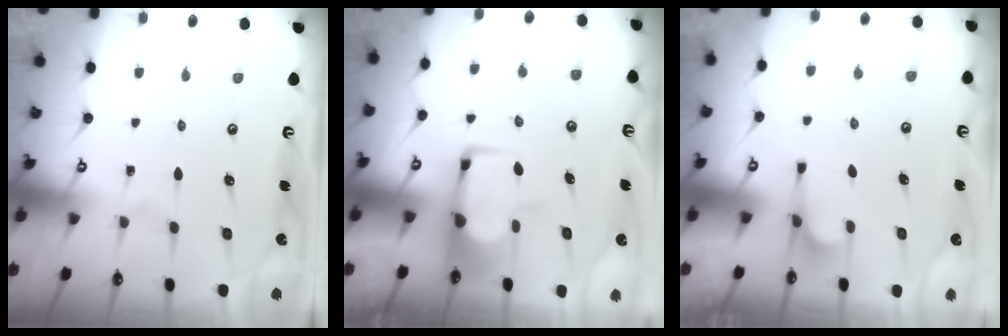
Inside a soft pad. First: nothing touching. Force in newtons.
{"total": 2.4, "press": 2.3, "slide": 0.5}
{"total": 2.8, "press": 2.7, "slide": 0.8}